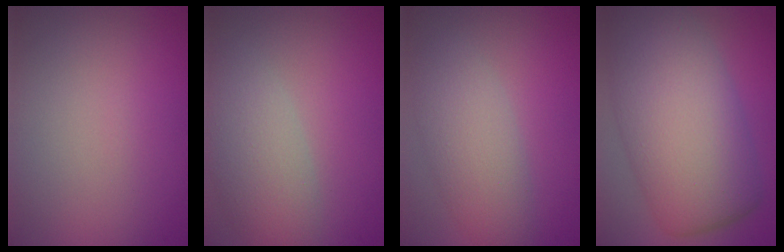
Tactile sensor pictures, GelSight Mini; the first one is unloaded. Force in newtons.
{"total": 4.8, "press": 4.8, "slide": 0.4}
{"total": 4.2, "press": 4.2, "slide": 0.2}
{"total": 10.7, "press": 10.7, "slide": 0.3}